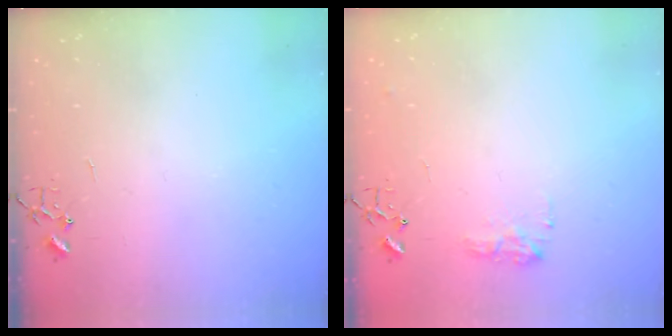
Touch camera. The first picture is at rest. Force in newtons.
{"total": 8.5, "press": 8.4, "slide": 0.3}